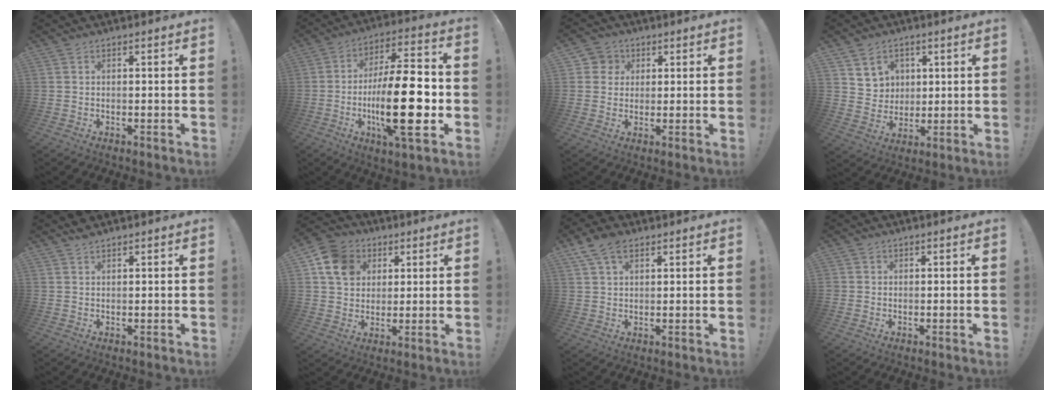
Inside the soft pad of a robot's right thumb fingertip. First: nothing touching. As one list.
[{"total": 20.9, "force": [-4.3, 6.0, 19.6], "torque": [-0.318, -0.001, -0.068]}, {"total": 4.8, "force": [1.2, 4.5, 0.7], "torque": [-0.012, -0.005, 0.024]}, {"total": 7.2, "force": [3.7, 6.1, 0.3], "torque": [-0.005, -0.030, 0.076]}, {"total": 1.3, "force": [1.2, 0.2, 0.3], "torque": [-0.005, -0.008, 0.023]}, {"total": 11.4, "force": [4.5, 9.5, 4.6], "torque": [-0.068, -0.010, 0.091]}, {"total": 7.2, "force": [3.8, 4.2, 4.4], "torque": [-0.077, -0.004, 0.075]}, {"total": 0.9, "force": [0.2, 0.9, 0.1], "torque": [0.005, -0.002, 0.002]}]